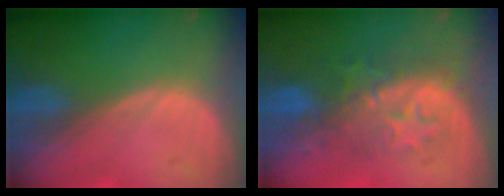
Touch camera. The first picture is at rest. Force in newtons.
{"total": 8.1, "press": 8.1, "slide": 0.8}